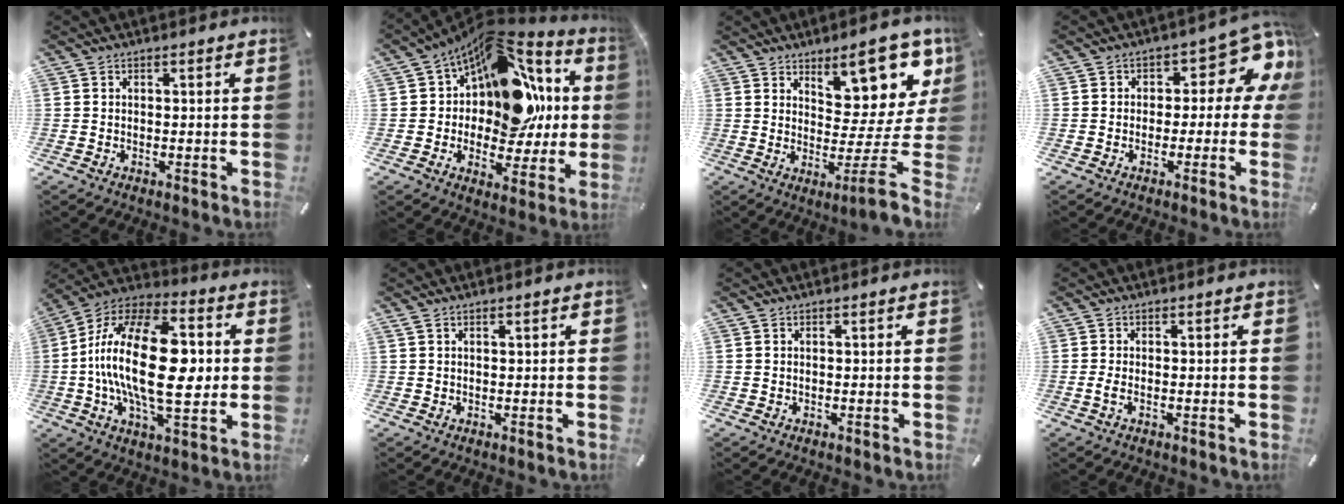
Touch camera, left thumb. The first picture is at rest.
{"total": 15.8, "force": [5.2, 11.3, 9.9], "torque": [-0.135, -0.055, 0.090]}
{"total": 16.8, "force": [7.0, 4.6, 14.5], "torque": [-0.186, -0.066, 0.103]}
{"total": 10.3, "force": [3.5, 6.2, 7.4], "torque": [-0.084, -0.029, 0.060]}
{"total": 26.6, "force": [-0.3, 13.6, 22.9], "torque": [-0.441, -0.001, -0.010]}
{"total": 1.1, "force": [0.5, 0.4, 0.9], "torque": [-0.018, 0.002, 0.007]}
{"total": 0.0}
{"total": 1.8, "force": [-0.5, 0.8, 1.5], "torque": [-0.027, 0.002, -0.008]}